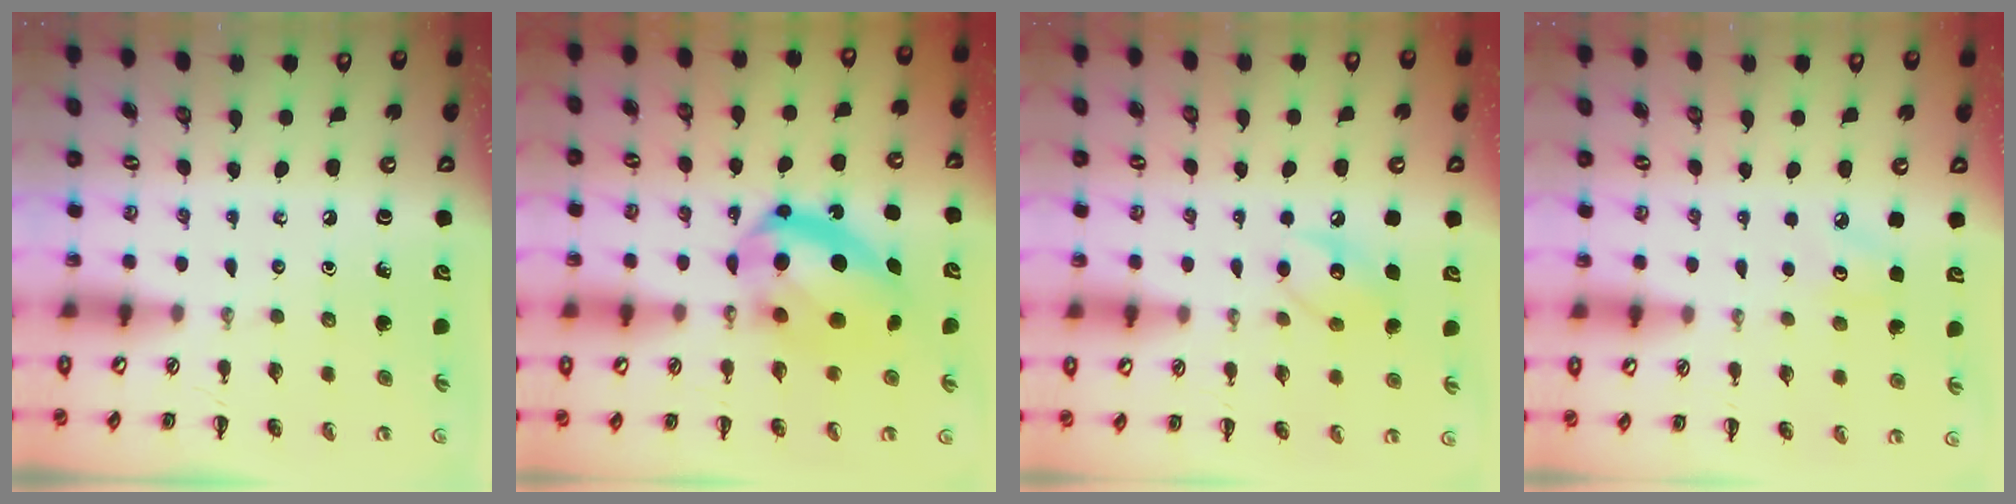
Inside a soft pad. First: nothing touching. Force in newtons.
{"total": 16.1, "press": 15.6, "slide": 4.0}
{"total": 8.9, "press": 8.9, "slide": 1.0}
{"total": 4.2, "press": 4.0, "slide": 1.3}